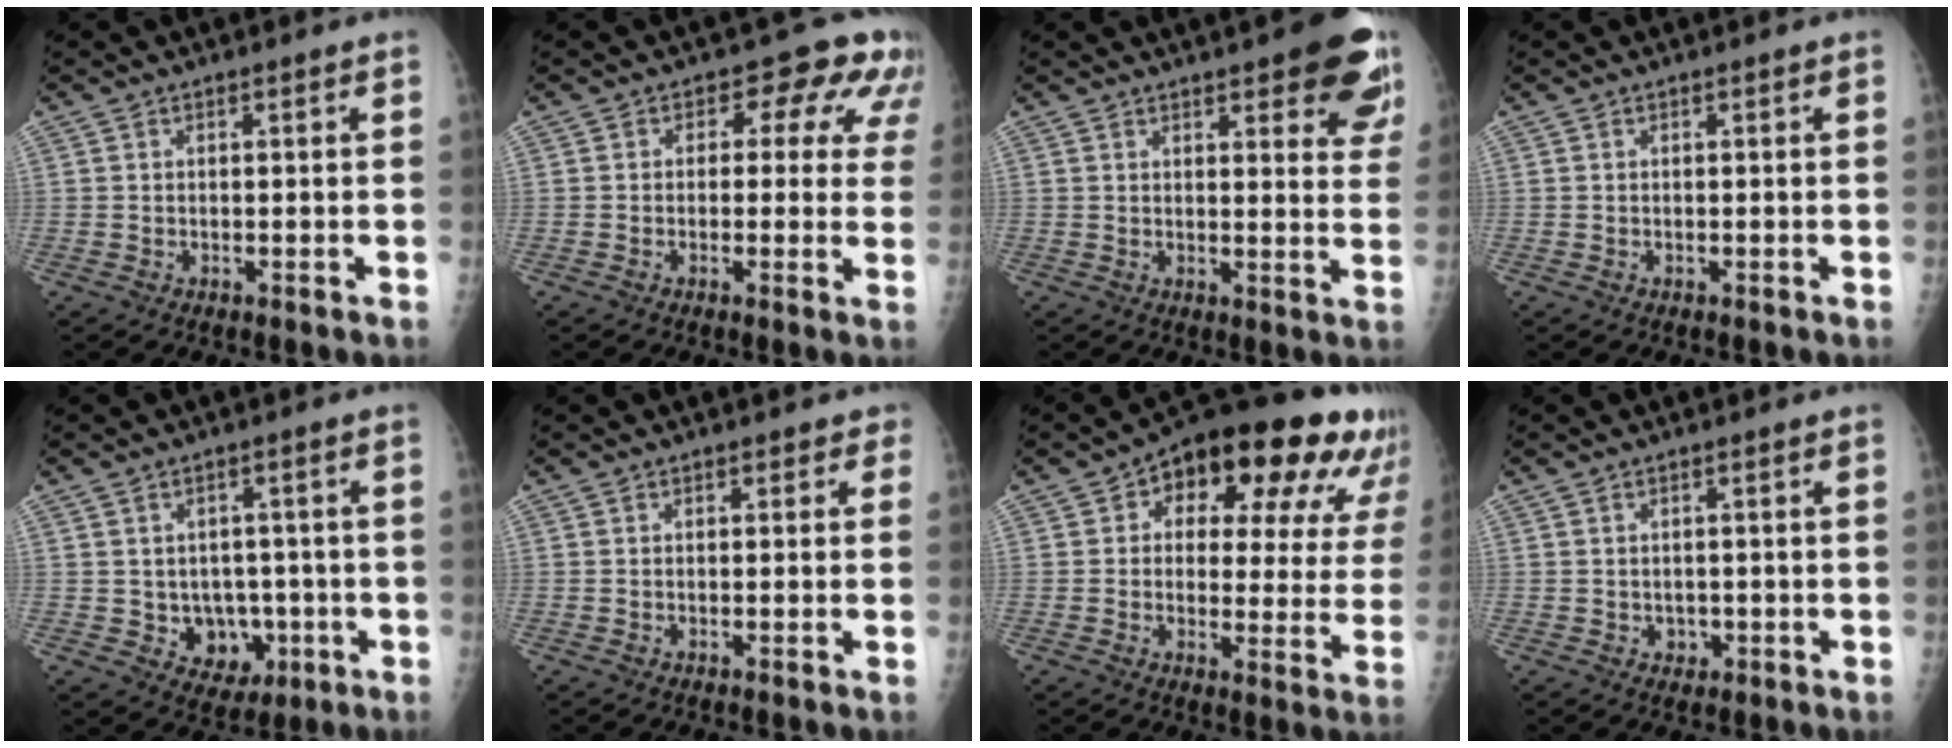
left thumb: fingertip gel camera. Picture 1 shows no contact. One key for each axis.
{"total": 8.8, "fx": 3.7, "fy": 5.7, "fz": 5.6, "tx": -0.010, "ty": -0.004, "tz": 0.025}
{"total": 14.2, "fx": 9.0, "fy": 4.4, "fz": 10.1, "tx": -0.090, "ty": -0.039, "tz": 0.097}
{"total": 0.0}
{"total": 7.4, "fx": -1.4, "fy": 6.3, "fz": 3.7, "tx": -0.015, "ty": 0.007, "tz": -0.004}
{"total": 1.5, "fx": 0.8, "fy": 1.1, "fz": 0.7, "tx": 0.013, "ty": 0.001, "tz": 0.002}
{"total": 22.2, "fx": 11.2, "fy": 11.2, "fz": 15.5, "tx": -0.170, "ty": 0.005, "tz": 0.142}
{"total": 1.7, "fx": -0.3, "fy": 1.5, "fz": 0.7, "tx": -0.004, "ty": 0.001, "tz": 0.001}